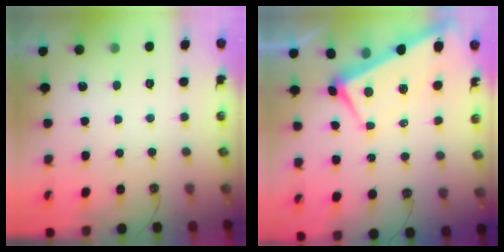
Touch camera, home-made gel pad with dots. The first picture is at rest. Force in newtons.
{"total": 1.7, "press": 1.5, "slide": 0.8}